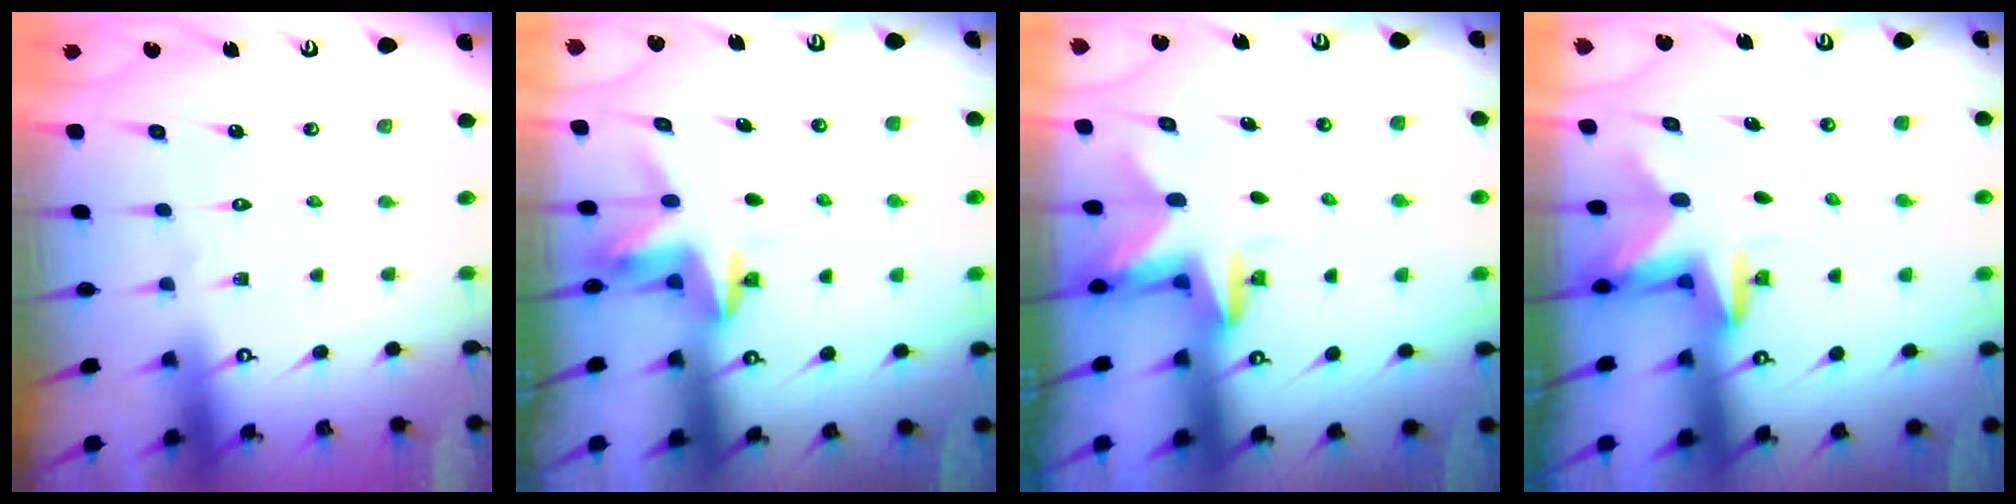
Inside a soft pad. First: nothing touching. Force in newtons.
{"total": 3.4, "press": 3.4, "slide": 0.2}
{"total": 2.8, "press": 2.8, "slide": 0.5}
{"total": 2.8, "press": 2.7, "slide": 0.6}